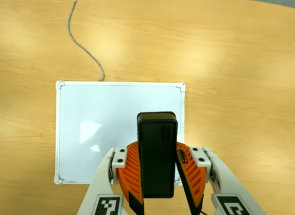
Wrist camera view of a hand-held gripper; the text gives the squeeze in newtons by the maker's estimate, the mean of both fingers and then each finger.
{"total": 7.1, "left": 7.0, "right": 7.1}